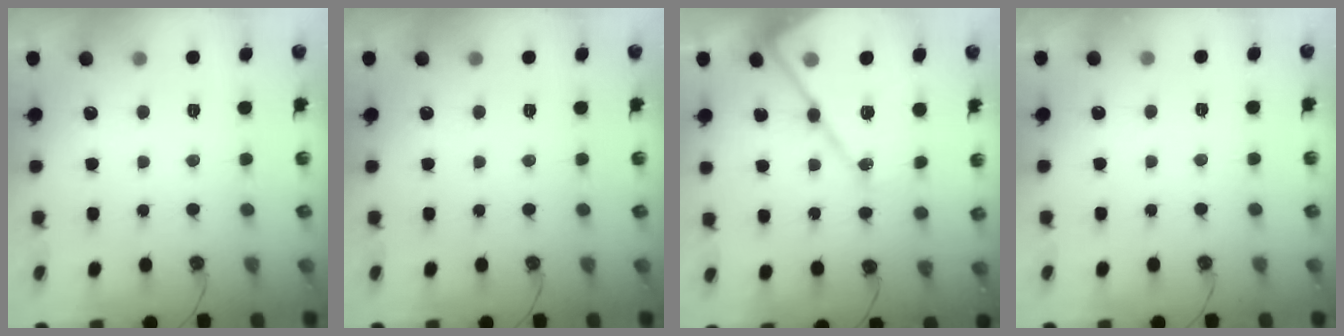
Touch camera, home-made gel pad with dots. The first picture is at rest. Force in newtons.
{"total": 0.0}
{"total": 19.5, "press": 19.4, "slide": 1.6}
{"total": 2.3, "press": 2.2, "slide": 0.4}